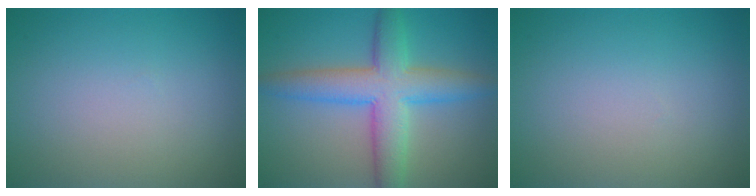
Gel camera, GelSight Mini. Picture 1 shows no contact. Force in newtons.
{"total": 6.9, "press": 6.9, "slide": 0.2}
{"total": 0.0}